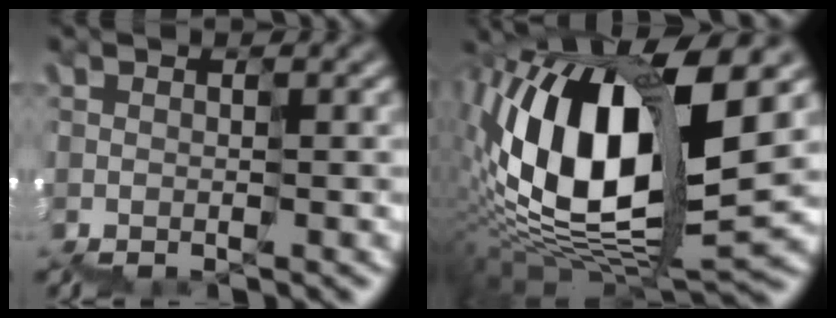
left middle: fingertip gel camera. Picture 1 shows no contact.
{"total": 14.1, "force": [2.1, 6.0, 12.5], "torque": [-0.256, 0.027, 0.041]}